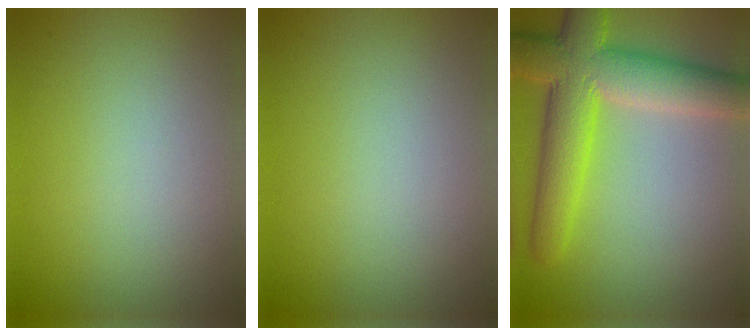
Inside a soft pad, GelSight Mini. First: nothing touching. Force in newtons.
{"total": 0.0}
{"total": 9.1, "press": 9.0, "slide": 0.5}